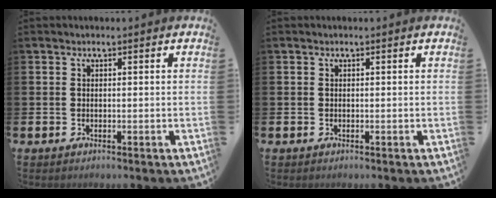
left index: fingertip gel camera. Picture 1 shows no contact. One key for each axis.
{"total": 0.0}